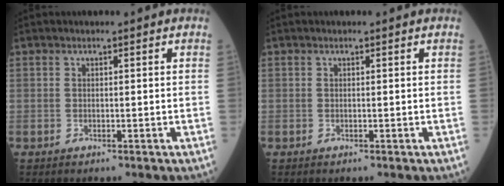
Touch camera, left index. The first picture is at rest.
{"total": 0.0}